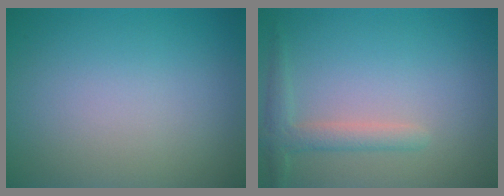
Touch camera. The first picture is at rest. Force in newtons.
{"total": 2.3, "press": 2.3, "slide": 0.2}